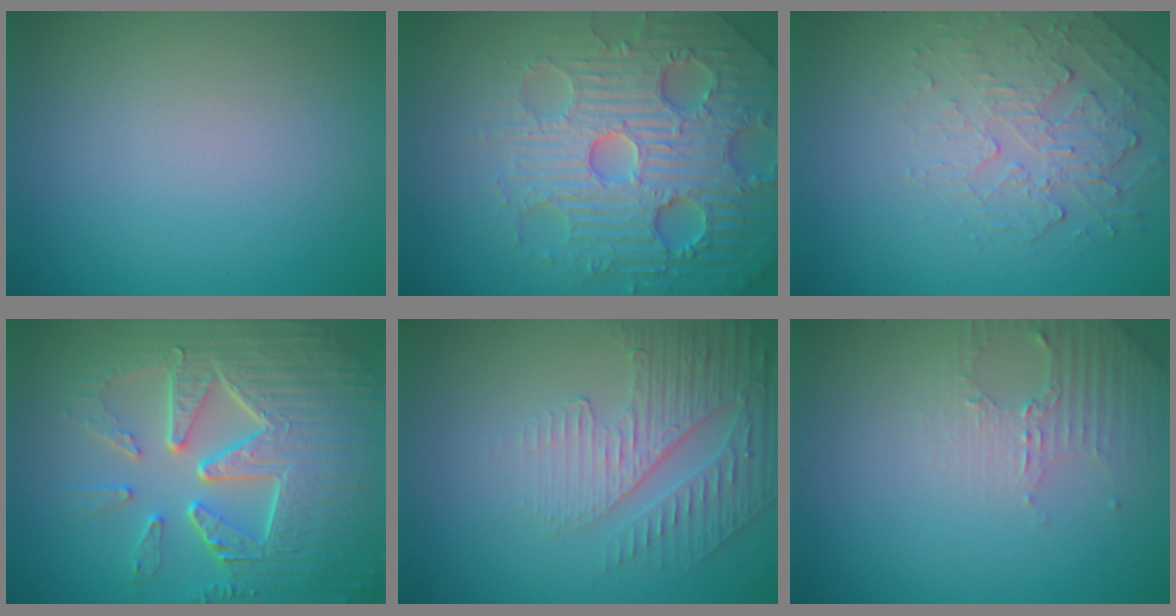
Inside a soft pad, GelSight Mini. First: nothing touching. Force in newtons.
{"total": 7.8, "press": 7.6, "slide": 1.8}
{"total": 2.4, "press": 1.7, "slide": 1.7}
{"total": 9.7, "press": 6.5, "slide": 7.1}
{"total": 5.0, "press": 3.4, "slide": 3.7}
{"total": 2.6, "press": 2.5, "slide": 0.7}